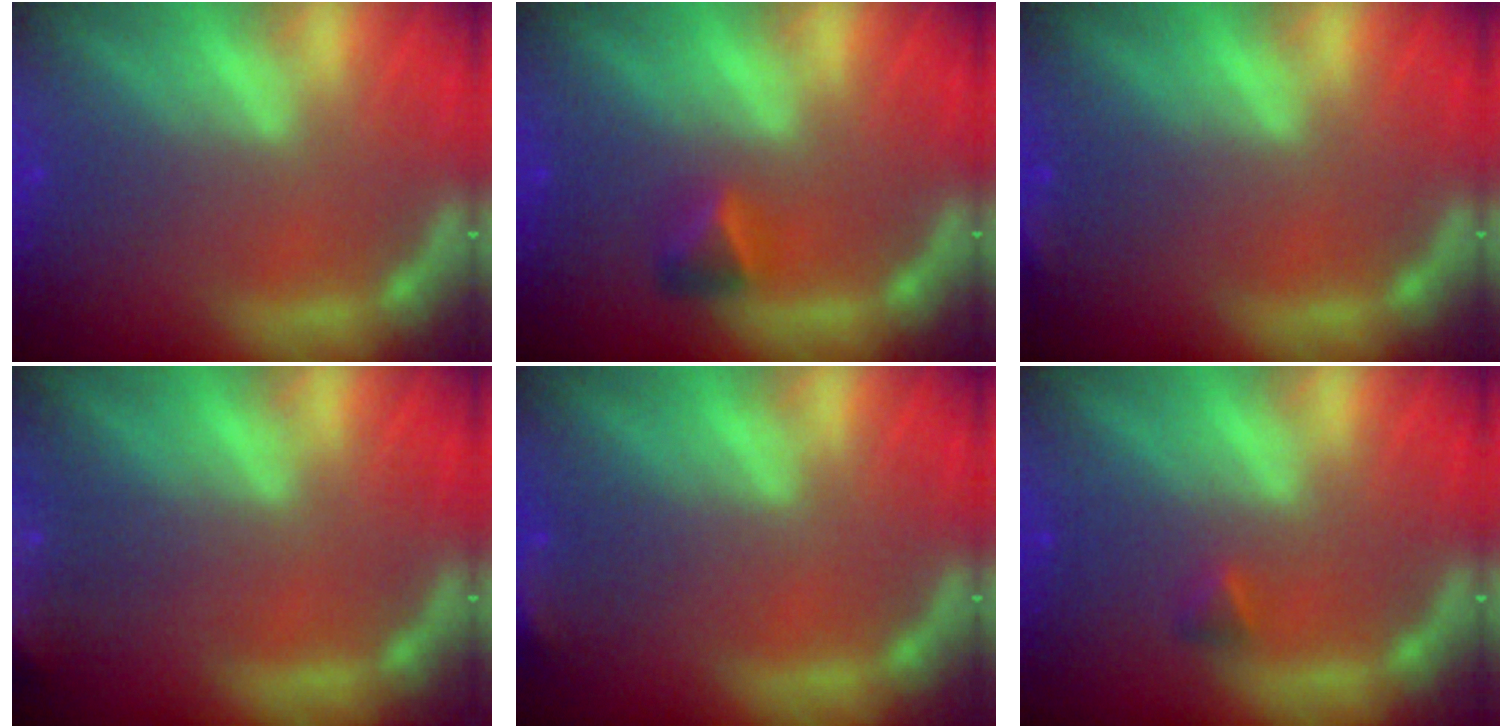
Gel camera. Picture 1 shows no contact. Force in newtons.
{"total": 1.9}
{"total": 0.9}
{"total": 9.9}
{"total": 2.4}
{"total": 0.9}